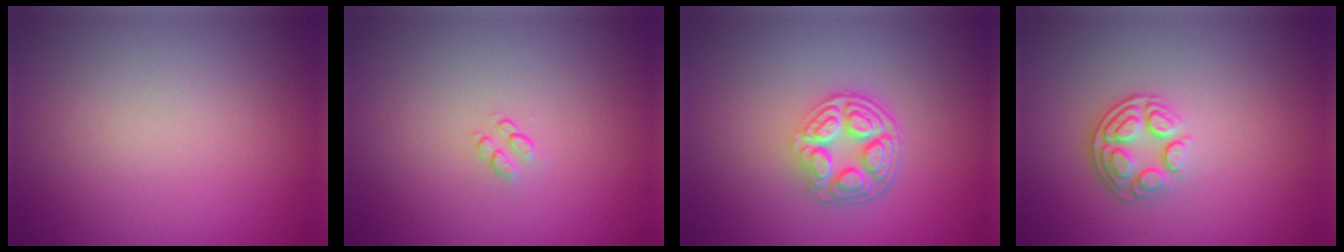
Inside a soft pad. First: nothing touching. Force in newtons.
{"total": 0.9, "press": 0.6, "slide": 0.7}
{"total": 4.9, "press": 3.7, "slide": 3.3}
{"total": 3.7, "press": 2.6, "slide": 2.6}